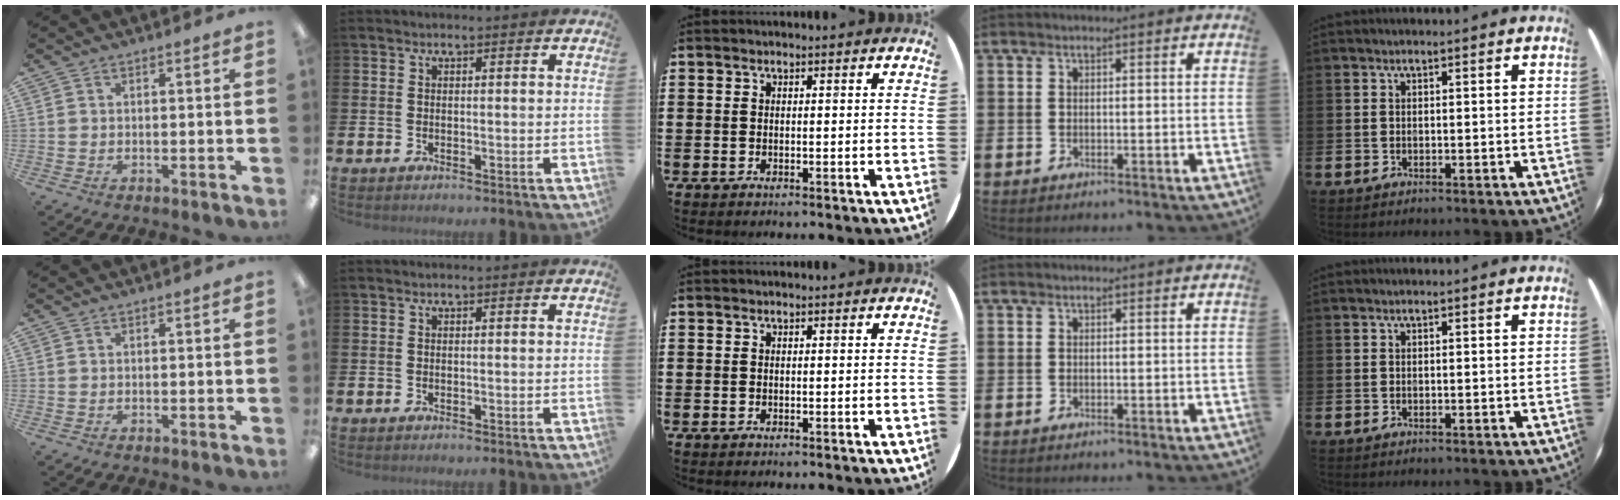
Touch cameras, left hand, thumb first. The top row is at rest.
{}